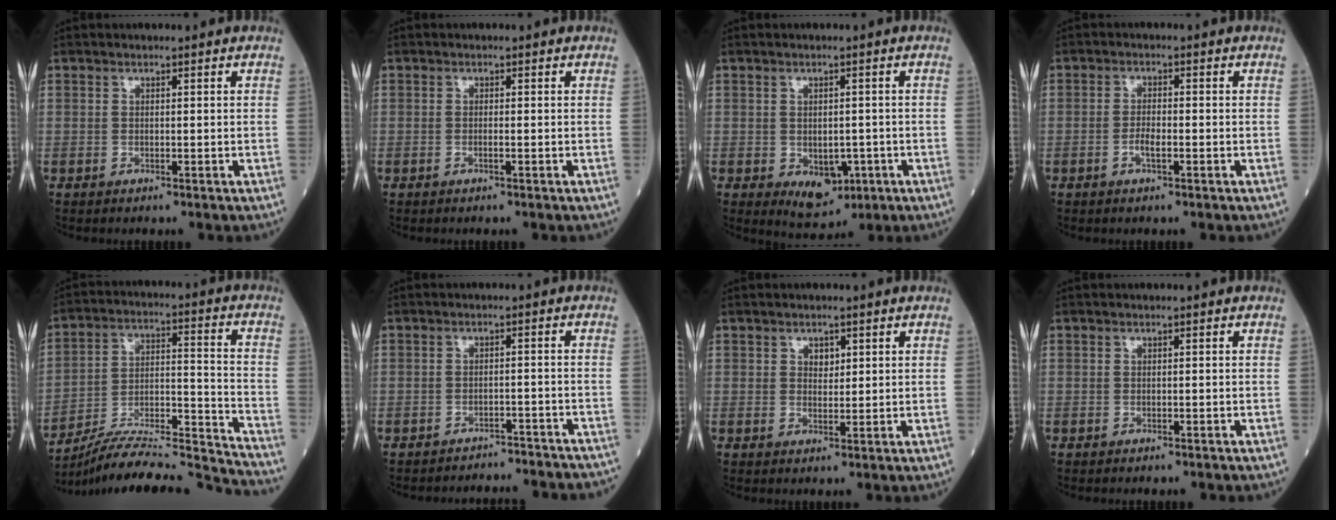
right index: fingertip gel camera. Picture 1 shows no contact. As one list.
[{"total": 0.5, "force": [-0.3, -0.1, 0.4], "torque": [-0.009, 0.001, -0.006]}, {"total": 4.2, "force": [-1.4, 2.8, 2.9], "torque": [-0.034, -0.002, -0.009]}, {"total": 2.3, "force": [-0.8, 0.6, 2.0], "torque": [-0.036, 0.002, -0.014]}, {"total": 22.2, "force": [-21.5, -0.8, 5.7], "torque": [-0.092, 0.016, -0.334]}, {"total": 11.2, "force": [-10.9, 2.3, 1.8], "torque": [-0.017, 0.009, -0.115]}, {"total": 1.8, "force": [0.8, 1.2, 1.0], "torque": [-0.011, -0.002, 0.013]}, {"total": 0.7, "force": [-0.7, 0.2, 0.2], "torque": [-0.009, -0.002, -0.011]}]